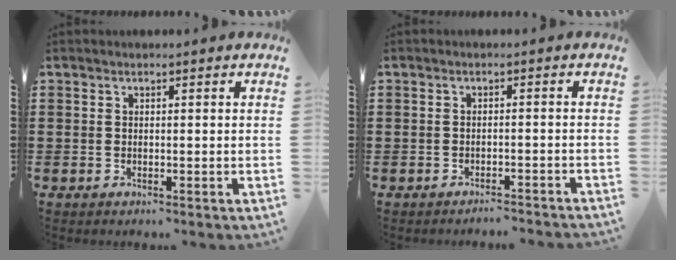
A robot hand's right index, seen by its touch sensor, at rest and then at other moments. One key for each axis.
{"total": 1.7, "fx": -1.7, "fy": -0.1, "fz": 0.1, "tx": -0.005, "ty": 0.001, "tz": -0.036}